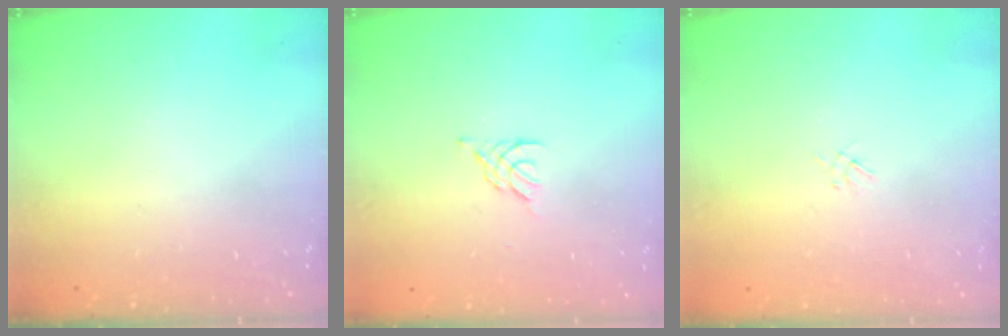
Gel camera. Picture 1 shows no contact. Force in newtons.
{"total": 3.2, "press": 3.1, "slide": 0.7}
{"total": 1.0, "press": 0.9, "slide": 0.4}